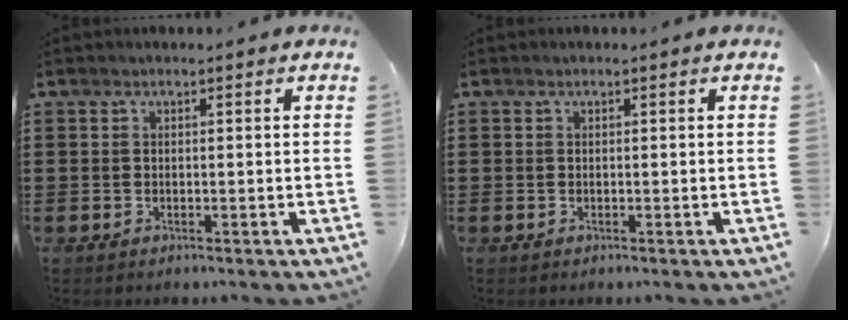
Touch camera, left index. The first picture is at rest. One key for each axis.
{"total": 0.0}